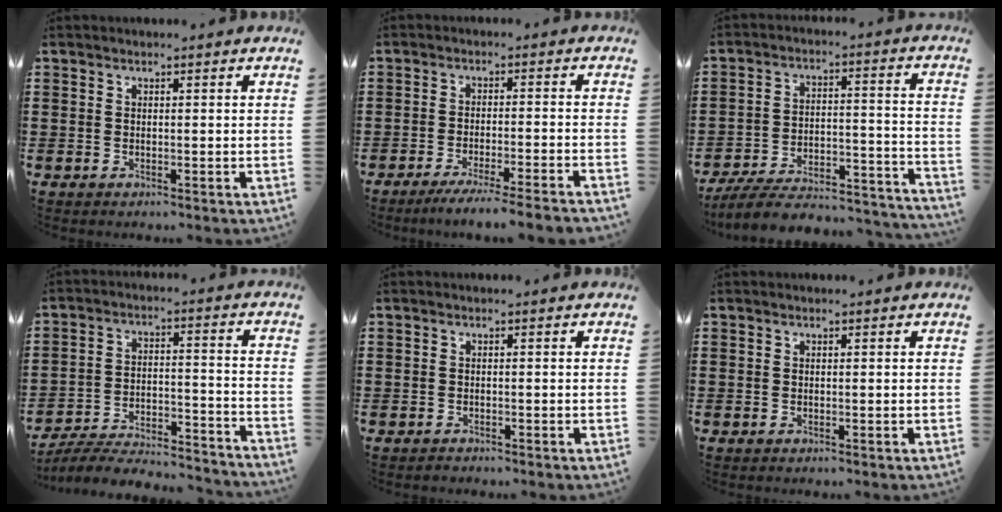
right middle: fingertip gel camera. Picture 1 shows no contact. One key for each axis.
{"total": 3.9, "fx": -3.5, "fy": -0.5, "fz": 1.8, "tx": -0.034, "ty": -0.011, "tz": -0.068}
{"total": 6.9, "fx": -6.2, "fy": 1.1, "fz": 2.9, "tx": -0.052, "ty": 0.002, "tz": -0.122}
{"total": 5.8, "fx": -5.5, "fy": 0.6, "fz": 1.6, "tx": -0.037, "ty": -0.002, "tz": -0.112}
{"total": 0.5, "fx": -0.5, "fy": 0.2, "fz": 0.0, "tx": 0.000, "ty": 0.002, "tz": -0.012}
{"total": 0.0}